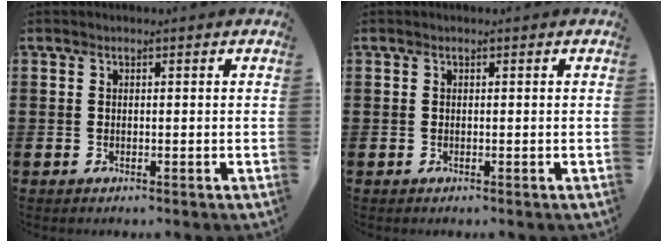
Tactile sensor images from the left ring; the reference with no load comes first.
{"total": 0.0}